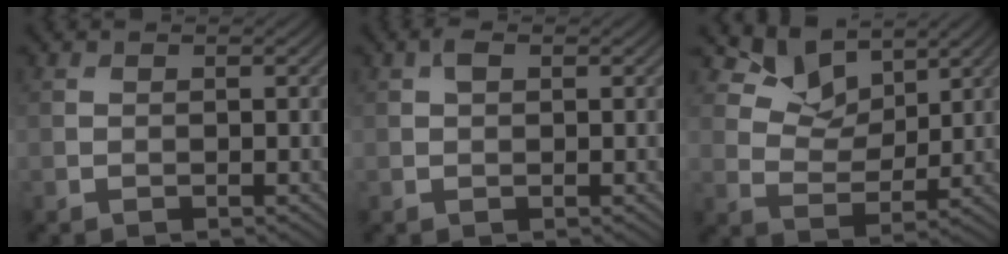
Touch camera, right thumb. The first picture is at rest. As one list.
[{"total": 1.2, "force": [0.4, 0.7, 0.9], "torque": [-0.017, 0.003, 0.007]}, {"total": 6.8, "force": [4.8, 3.8, 3.0], "torque": [-0.062, -0.006, 0.091]}]